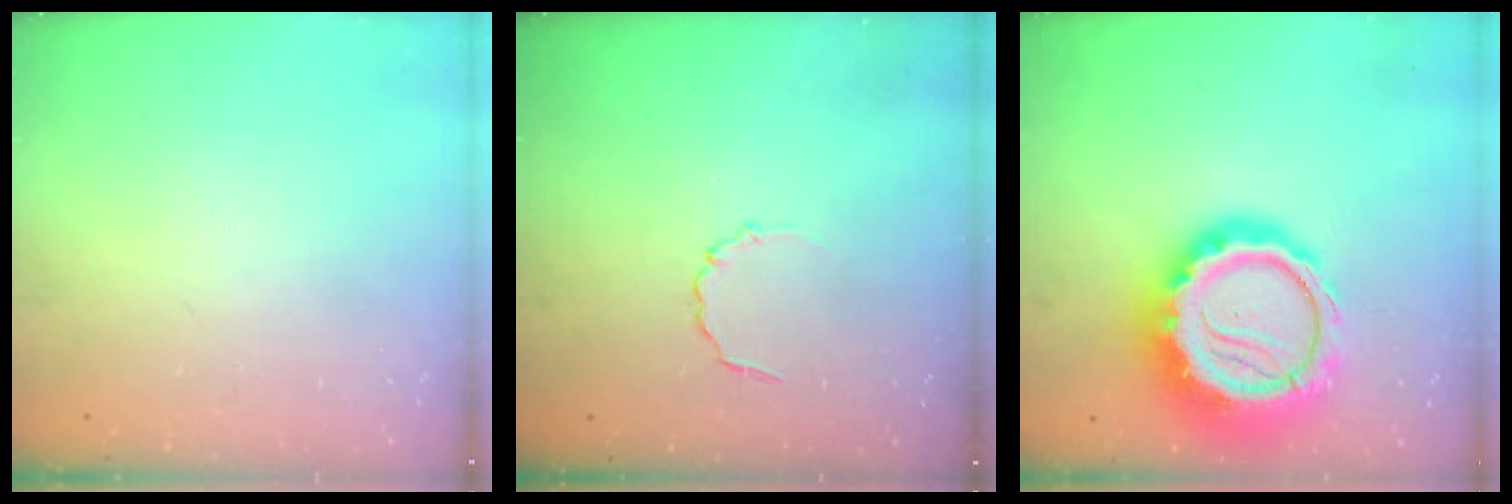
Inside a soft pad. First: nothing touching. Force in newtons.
{"total": 2.3, "press": 2.1, "slide": 0.9}
{"total": 19.4, "press": 18.9, "slide": 4.1}